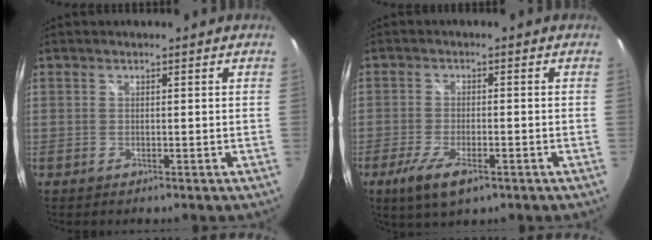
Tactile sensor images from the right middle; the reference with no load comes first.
{"total": 7.4, "force": [-4.2, 2.3, 5.6], "torque": [-0.131, -0.023, -0.075]}